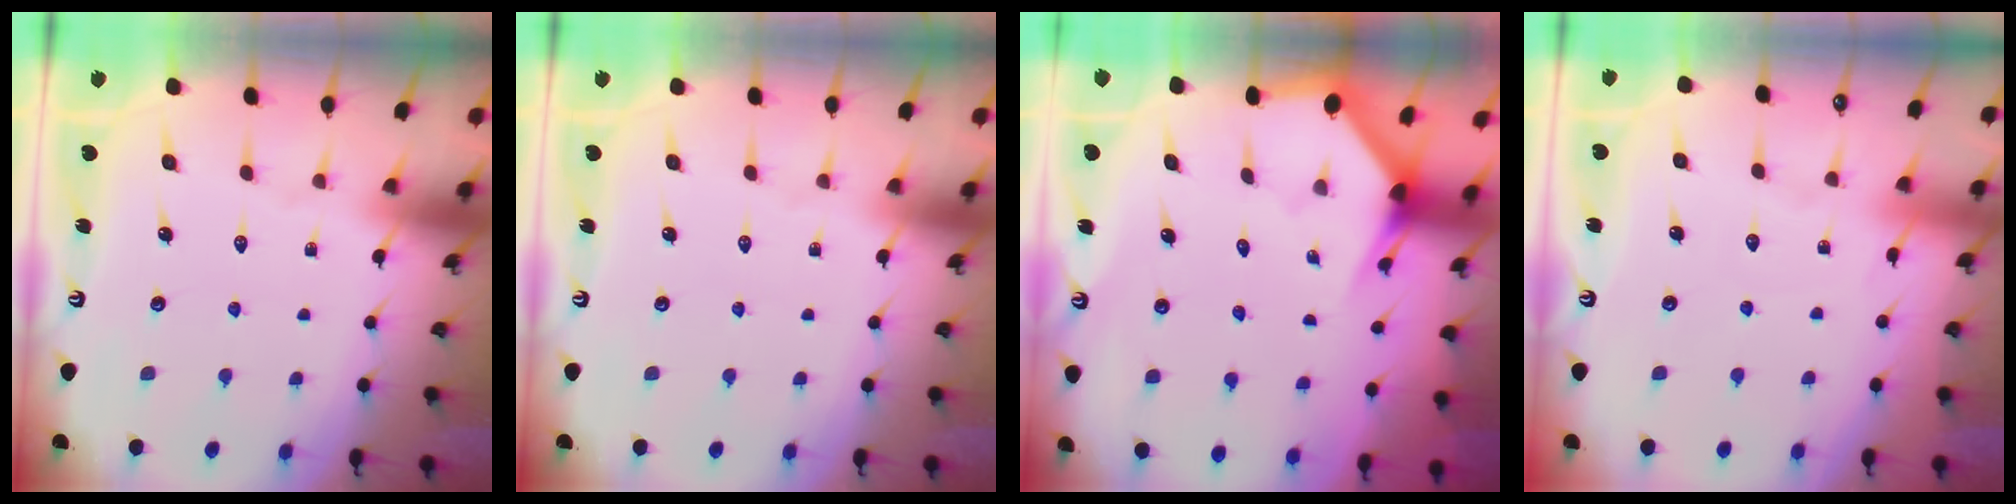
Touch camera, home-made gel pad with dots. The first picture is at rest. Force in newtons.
{"total": 0.0}
{"total": 3.1, "press": 3.1, "slide": 0.1}
{"total": 2.7, "press": 2.6, "slide": 0.4}